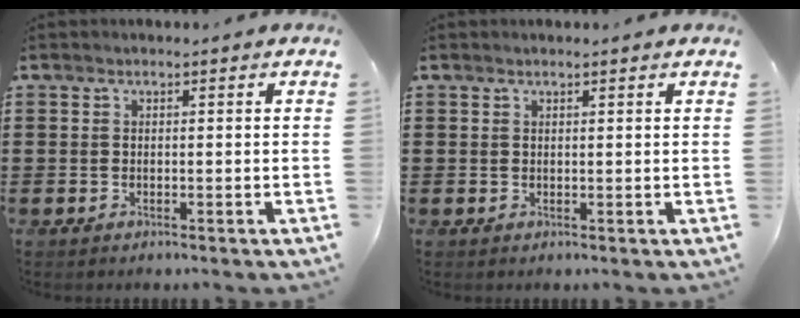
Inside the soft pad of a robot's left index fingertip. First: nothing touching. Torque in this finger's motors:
{"motor_torque": [-0.25, 0.15, 0.04, 0.00]}